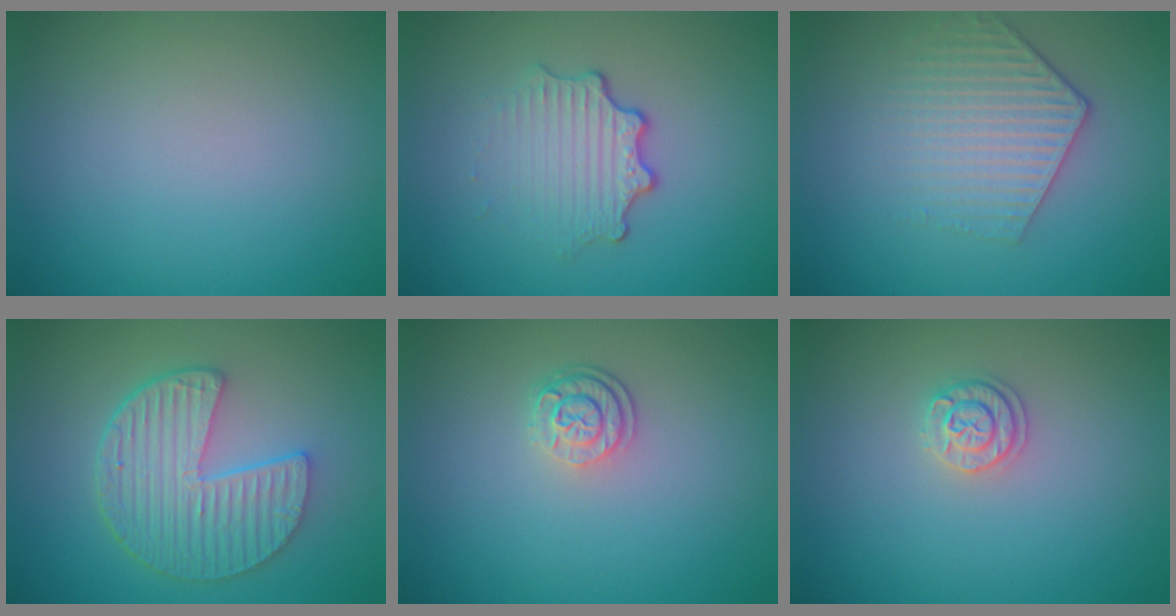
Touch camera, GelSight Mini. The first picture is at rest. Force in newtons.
{"total": 3.4, "press": 2.6, "slide": 2.3}
{"total": 3.9, "press": 3.1, "slide": 2.4}
{"total": 6.2, "press": 4.7, "slide": 4.0}
{"total": 2.5, "press": 1.9, "slide": 1.6}
{"total": 1.7, "press": 1.7, "slide": 0.3}